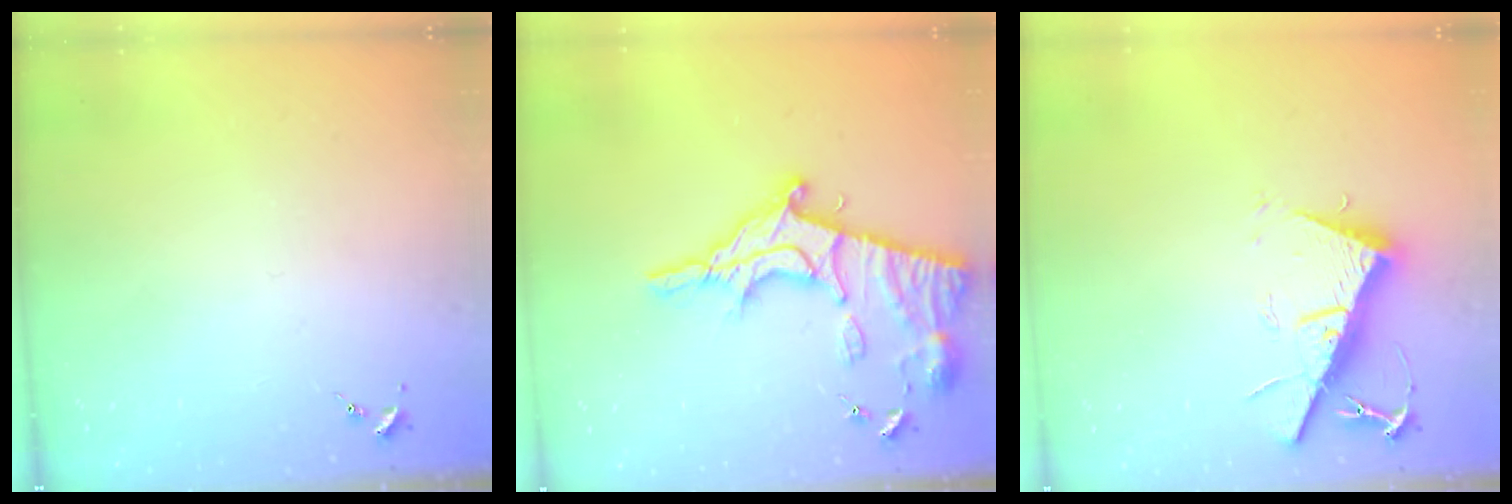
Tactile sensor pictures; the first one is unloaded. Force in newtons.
{"total": 19.8, "press": 19.8, "slide": 1.8}
{"total": 14.3, "press": 14.3, "slide": 0.4}